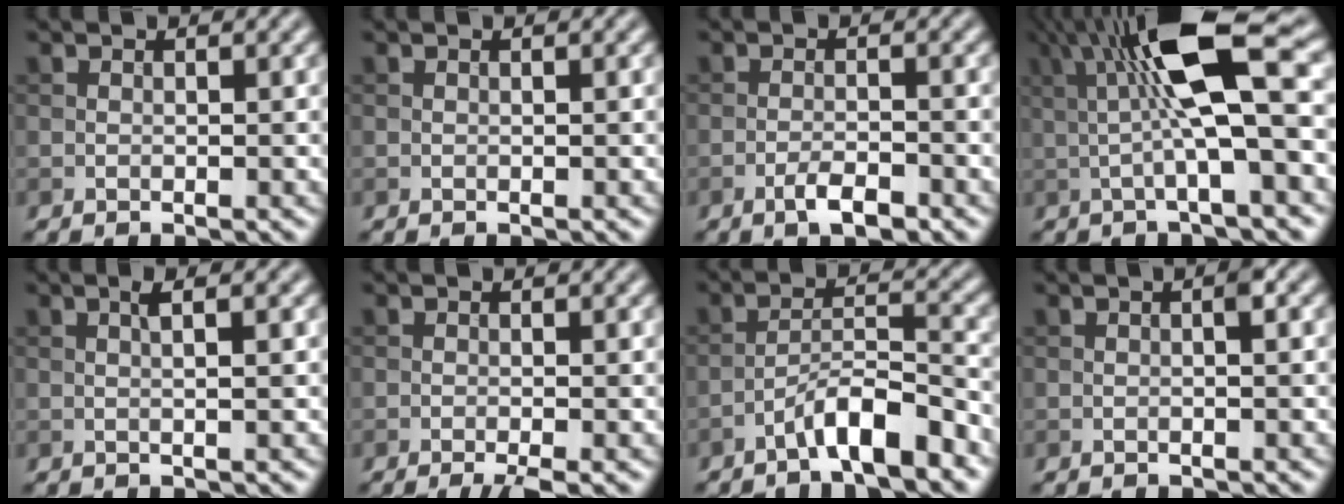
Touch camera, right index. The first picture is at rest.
{"total": 0.0}
{"total": 2.6, "force": [-1.6, 0.6, 1.9], "torque": [-0.036, 0.001, -0.032]}
{"total": 10.3, "force": [2.1, 2.2, 9.8], "torque": [-0.161, 0.011, 0.032]}
{"total": 1.9, "force": [0.5, 0.3, 1.8], "torque": [-0.025, 0.005, 0.007]}
{"total": 2.0, "force": [-1.2, 0.2, 1.6], "torque": [-0.026, -0.003, -0.023]}
{"total": 5.0, "force": [-3.5, 0.8, 3.4], "torque": [-0.058, 0.014, -0.065]}
{"total": 1.2, "force": [0.1, 0.1, 1.2], "torque": [-0.021, 0.002, 0.001]}